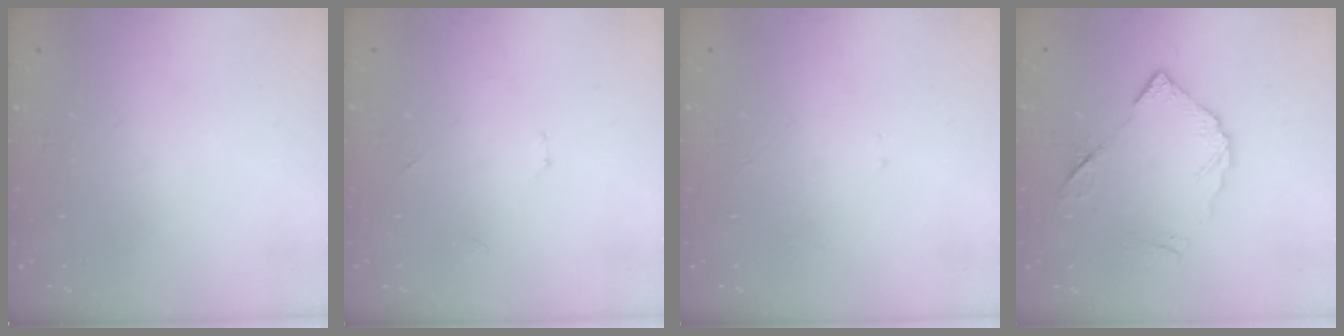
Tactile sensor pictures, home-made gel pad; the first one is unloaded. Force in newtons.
{"total": 3.0, "press": 3.0, "slide": 0.2}
{"total": 2.3, "press": 2.3, "slide": 0.3}
{"total": 8.9, "press": 8.9, "slide": 0.4}